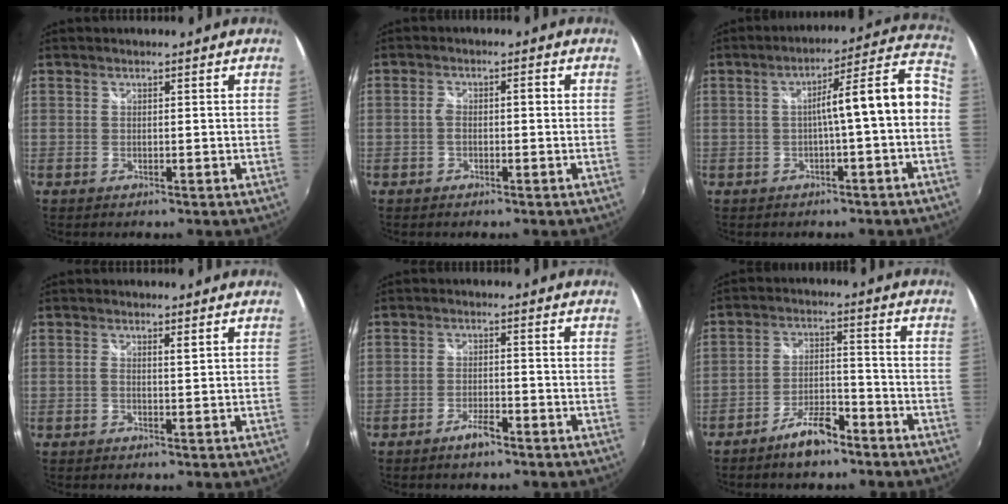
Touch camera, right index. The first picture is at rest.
{"total": 2.6, "force": [-0.4, 1.4, 2.1], "torque": [-0.035, 0.007, -0.011]}
{"total": 10.1, "force": [-1.8, 0.7, 9.9], "torque": [-0.126, 0.039, -0.016]}
{"total": 1.0, "force": [0.4, -0.1, 0.9], "torque": [-0.017, -0.001, 0.006]}
{"total": 3.1, "force": [-2.4, 0.9, 1.8], "torque": [-0.048, 0.000, -0.046]}
{"total": 8.9, "force": [-6.3, 2.7, 5.6], "torque": [-0.118, 0.004, -0.104]}